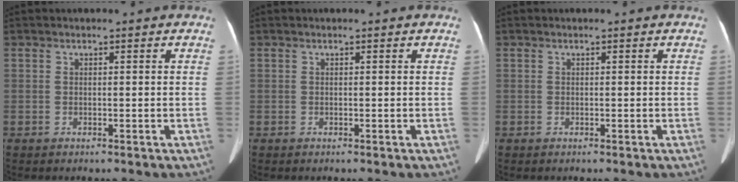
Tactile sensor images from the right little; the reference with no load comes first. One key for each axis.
{"total": 0.0}
{"total": 0.0}